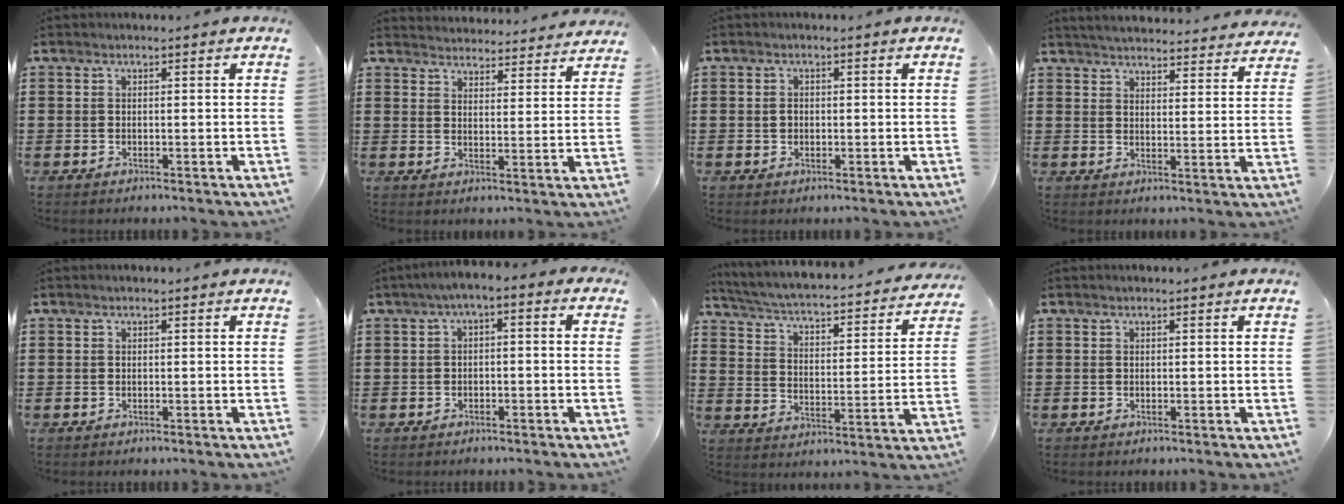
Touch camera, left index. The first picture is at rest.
{"total": 3.9, "force": [3.9, 0.0, -0.3], "torque": [-0.003, -0.029, 0.066]}
{"total": 1.1, "force": [0.0, 0.9, 0.6], "torque": [-0.015, 0.007, -0.001]}
{"total": 4.0, "force": [4.0, -0.3, 0.4], "torque": [-0.026, -0.026, 0.069]}
{"total": 0.0}
{"total": 2.7, "force": [-2.4, 0.5, 1.3], "torque": [-0.033, 0.001, -0.055]}
{"total": 2.7, "force": [2.5, -0.1, 1.1], "torque": [-0.039, -0.031, 0.029]}
{"total": 0.0}